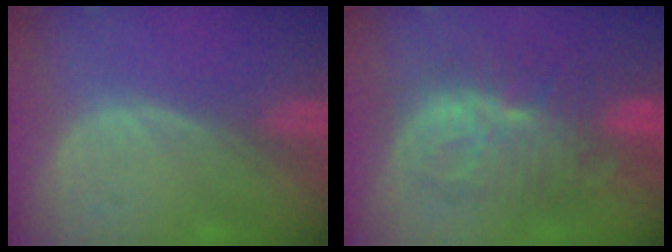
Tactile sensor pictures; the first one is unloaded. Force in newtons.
{"total": 9.6, "press": 9.6, "slide": 0.2}